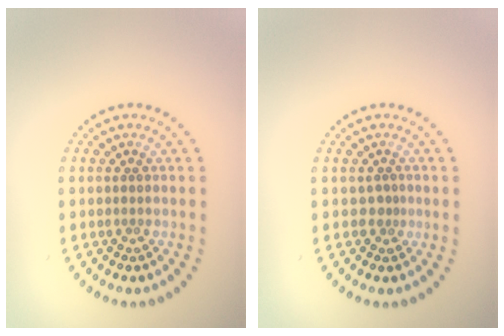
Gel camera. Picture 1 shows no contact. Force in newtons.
{"total": 0.6, "press": 0.3, "slide": 0.5}